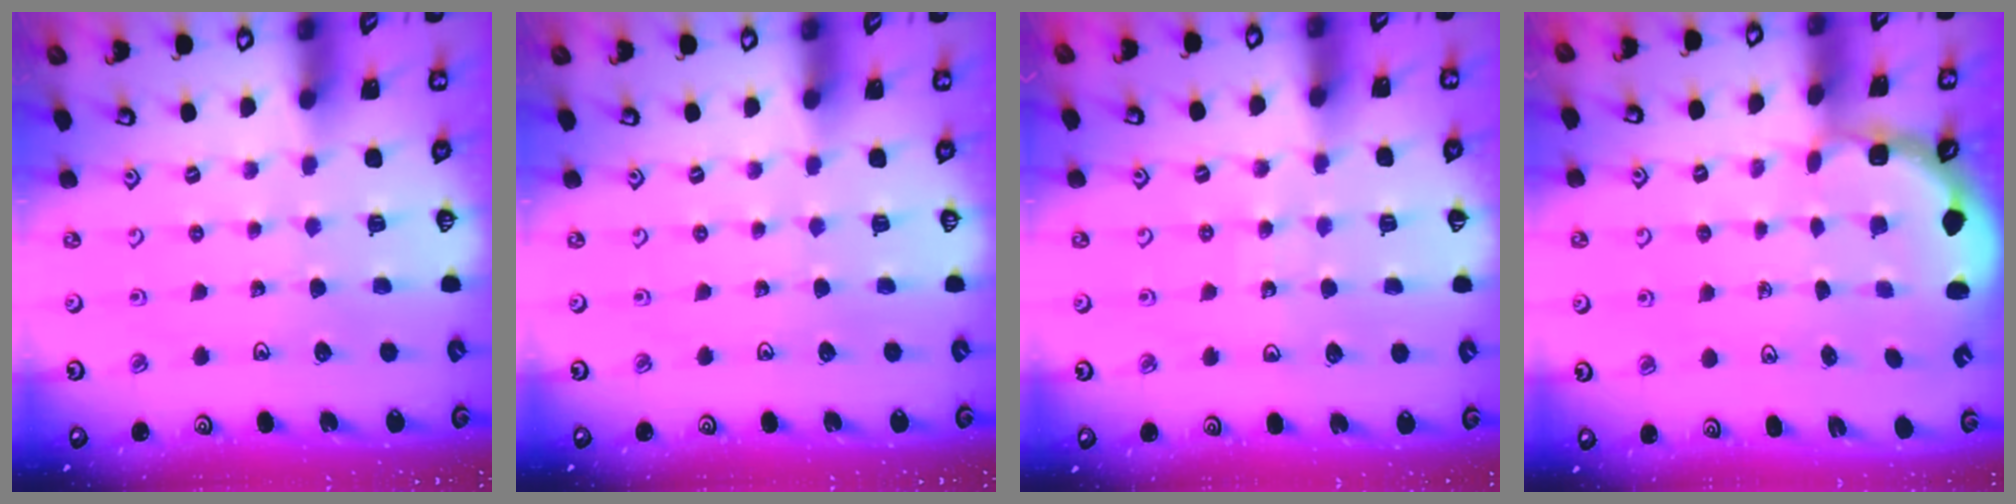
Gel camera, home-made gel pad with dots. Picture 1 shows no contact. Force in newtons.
{"total": 0.0}
{"total": 4.9, "press": 4.8, "slide": 1.0}
{"total": 2.8, "press": 2.2, "slide": 1.7}